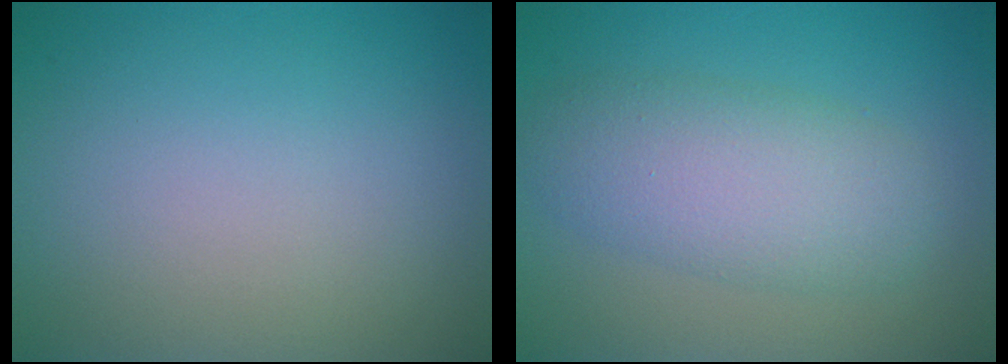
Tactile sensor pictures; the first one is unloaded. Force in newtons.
{"total": 5.3, "press": 5.3, "slide": 0.0}